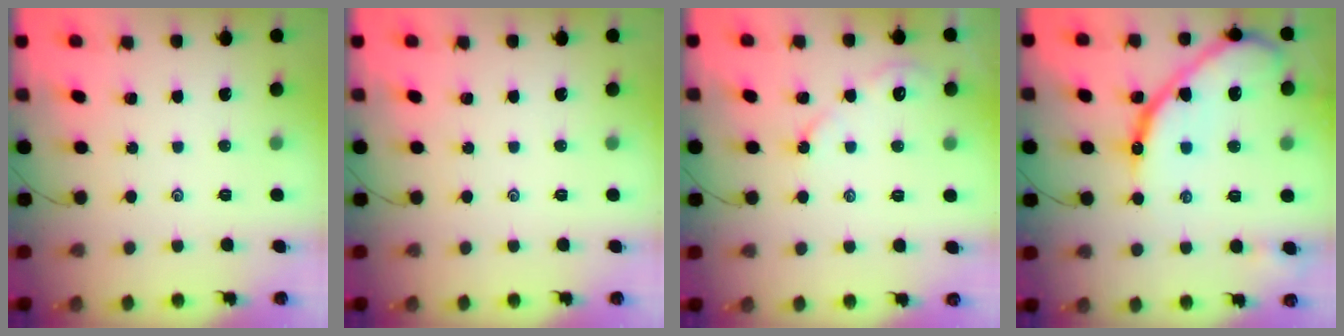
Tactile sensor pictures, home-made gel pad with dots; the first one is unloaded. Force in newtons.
{"total": 0.0}
{"total": 6.8, "press": 6.7, "slide": 0.8}
{"total": 19.2, "press": 19.1, "slide": 1.7}